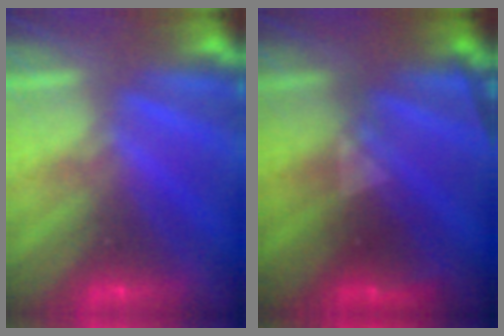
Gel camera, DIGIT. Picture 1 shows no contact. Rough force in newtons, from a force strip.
{"total": 2.3}